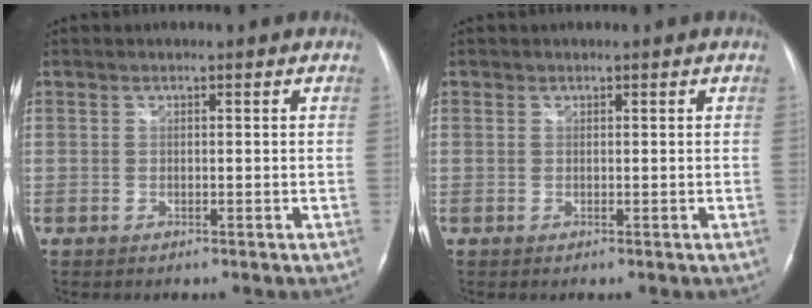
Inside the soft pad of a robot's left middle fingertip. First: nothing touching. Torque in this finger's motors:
{"motor_torque": [-0.17, -0.04, -0.14, -0.01]}